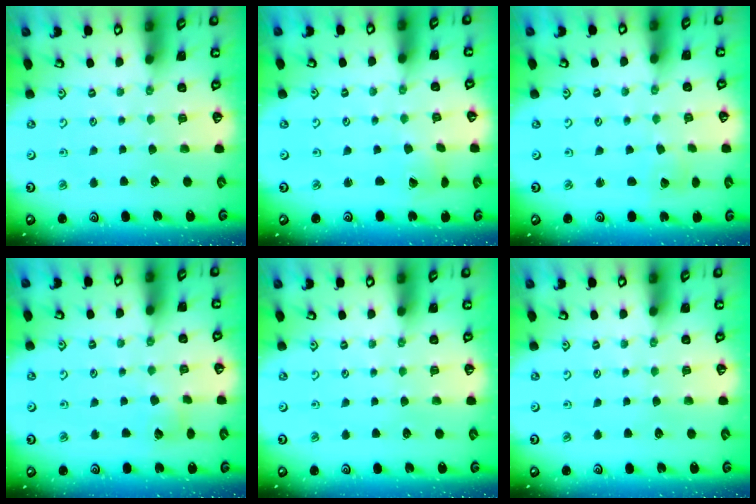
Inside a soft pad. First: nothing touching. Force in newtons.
{"total": 0.8, "press": 0.8, "slide": 0.1}
{"total": 2.0, "press": 2.0, "slide": 0.1}
{"total": 5.2, "press": 5.2, "slide": 0.3}
{"total": 0.0}
{"total": 0.0}